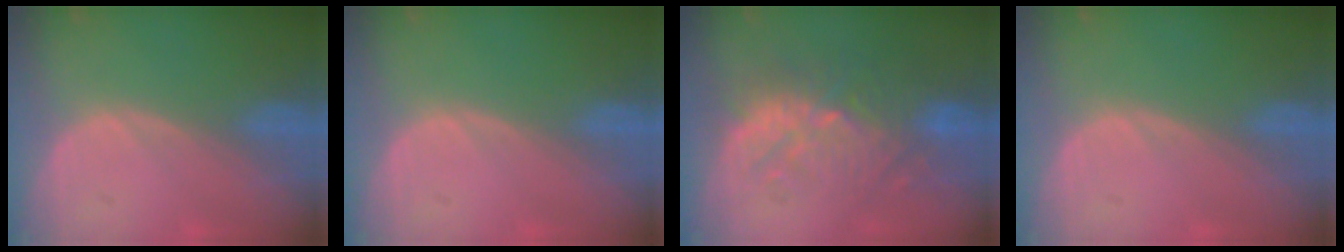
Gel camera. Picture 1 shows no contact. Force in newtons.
{"total": 0.0}
{"total": 9.8, "press": 9.5, "slide": 2.3}
{"total": 0.0}